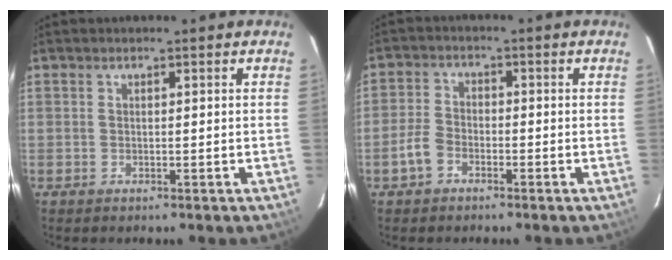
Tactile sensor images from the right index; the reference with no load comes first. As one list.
[{"total": 4.1, "force": [-2.4, 2.7, 2.0], "torque": [-0.051, 0.010, -0.045]}]